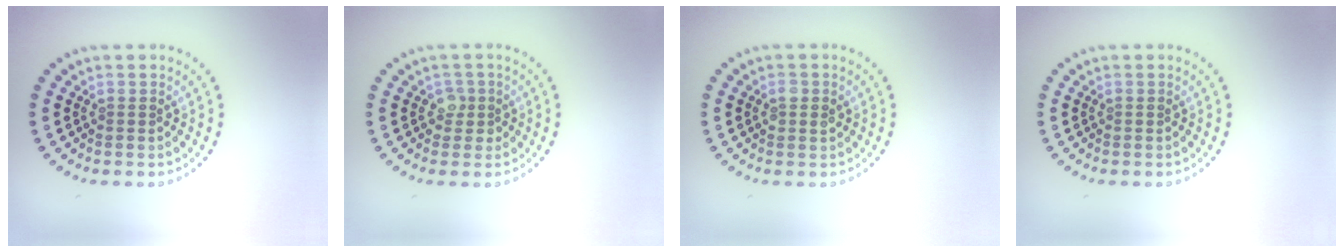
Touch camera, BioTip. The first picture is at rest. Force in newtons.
{"total": 1.5, "press": 1.3, "slide": 0.8}
{"total": 1.2, "press": 1.2, "slide": 0.3}
{"total": 0.0}